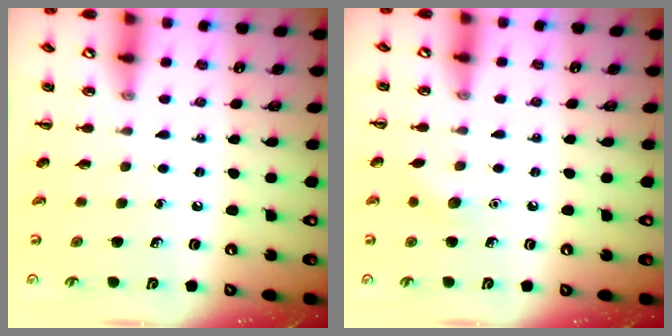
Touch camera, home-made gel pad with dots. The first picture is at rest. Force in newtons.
{"total": 5.2, "press": 5.0, "slide": 1.3}